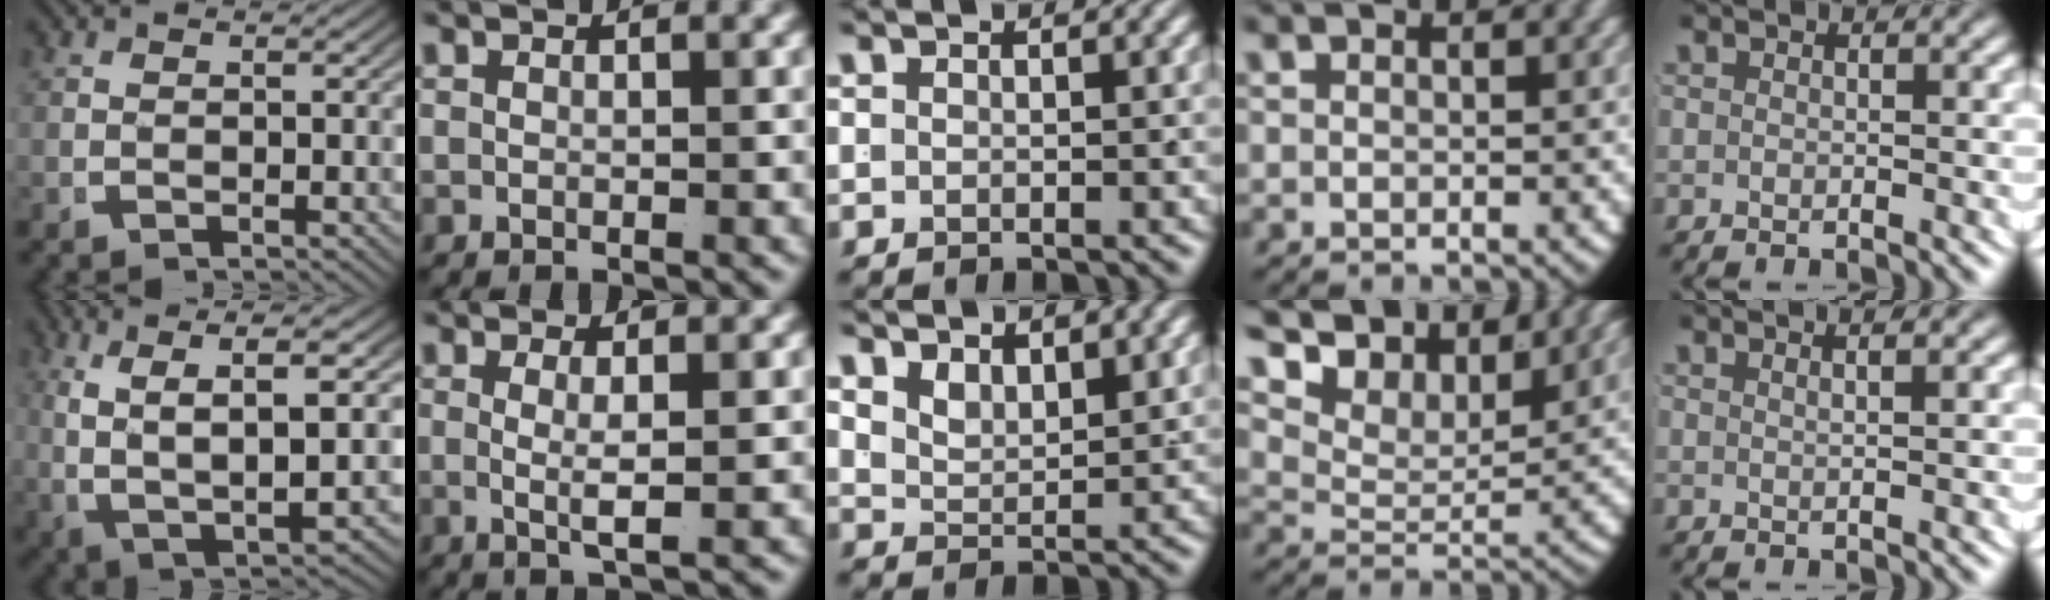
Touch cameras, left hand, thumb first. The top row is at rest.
{"thumb": {"total": 11.9, "force": [0.8, 6.9, 9.7], "torque": [-0.199, -0.030, 0.033]}, "index": {"total": 2.8, "force": [0.3, 0.0, 2.8], "torque": [-0.049, -0.013, 0.012]}, "middle": {"total": 3.1, "force": [2.2, 1.6, 1.5], "torque": [-0.031, -0.013, 0.041]}, "ring": {"total": 9.8, "force": [6.5, 4.9, 5.4], "torque": [-0.114, 0.012, 0.101]}, "little": {"total": 2.1, "force": [1.2, -0.2, 1.7], "torque": [-0.020, 0.002, 0.022]}}